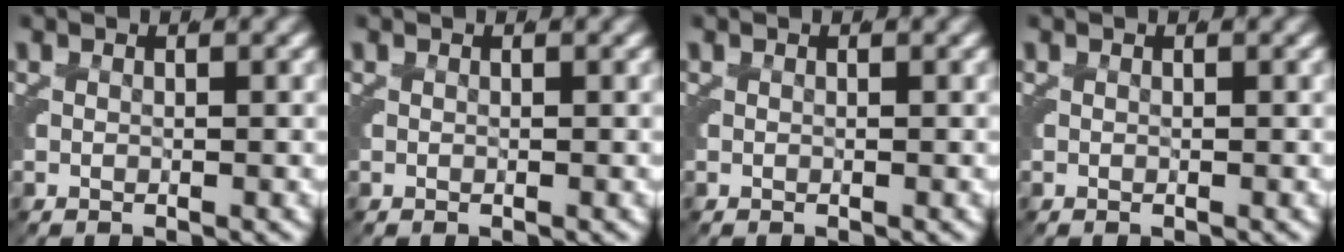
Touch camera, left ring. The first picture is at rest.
{"total": 0.0}
{"total": 0.0}
{"total": 0.0}